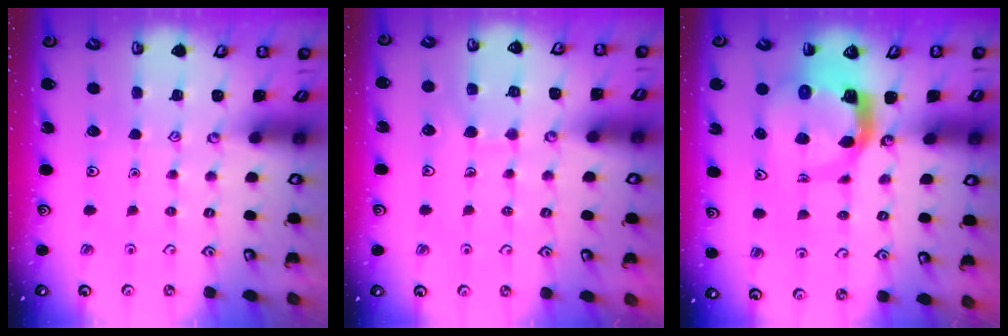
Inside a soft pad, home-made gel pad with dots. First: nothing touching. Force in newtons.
{"total": 7.0, "press": 7.0, "slide": 0.4}
{"total": 6.7, "press": 6.6, "slide": 1.0}